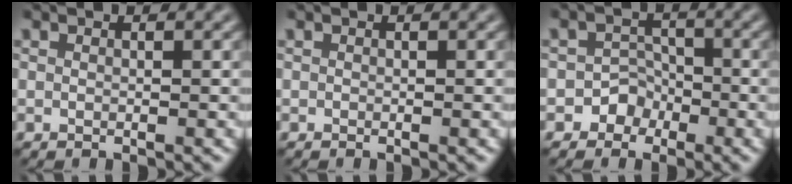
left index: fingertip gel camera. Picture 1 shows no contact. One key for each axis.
{"total": 0.0}
{"total": 2.3, "fx": -1.3, "fy": 1.9, "fz": 0.4, "tx": 0.020, "ty": 0.014, "tz": -0.032}